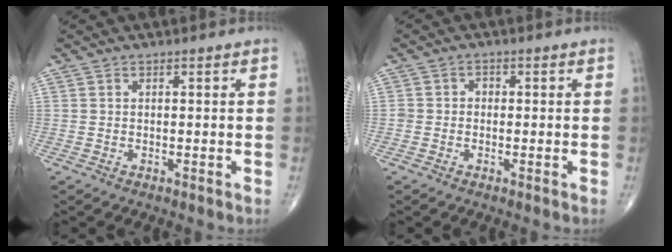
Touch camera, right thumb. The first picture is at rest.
{"total": 1.6, "force": [-0.2, 1.4, 0.7], "torque": [0.003, 0.007, -0.008]}